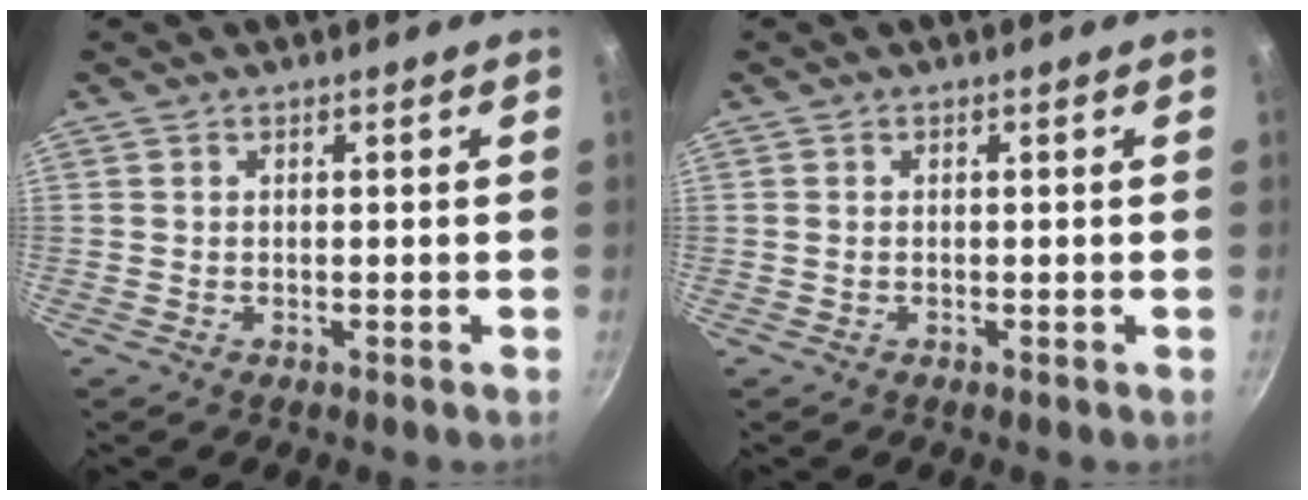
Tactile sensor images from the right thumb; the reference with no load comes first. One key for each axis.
{"total": 0.0}